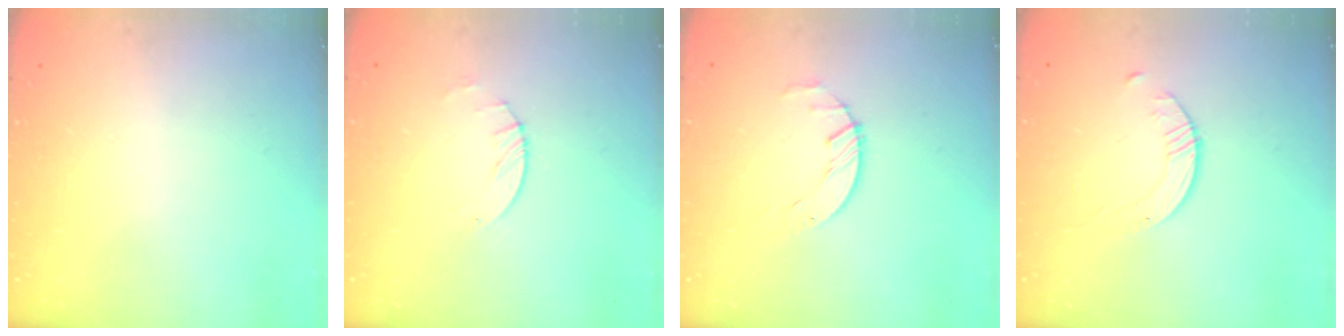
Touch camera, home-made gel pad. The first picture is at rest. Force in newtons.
{"total": 2.6, "press": 2.5, "slide": 0.4}
{"total": 1.7, "press": 1.7, "slide": 0.3}
{"total": 1.7, "press": 1.7, "slide": 0.2}